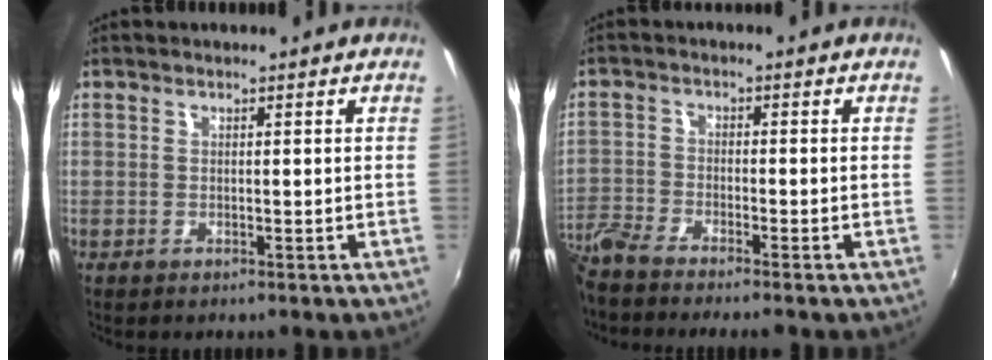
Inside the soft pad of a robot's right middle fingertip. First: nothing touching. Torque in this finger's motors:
{"motor_torque": [0.52, -0.88, 0.29, 0.21]}